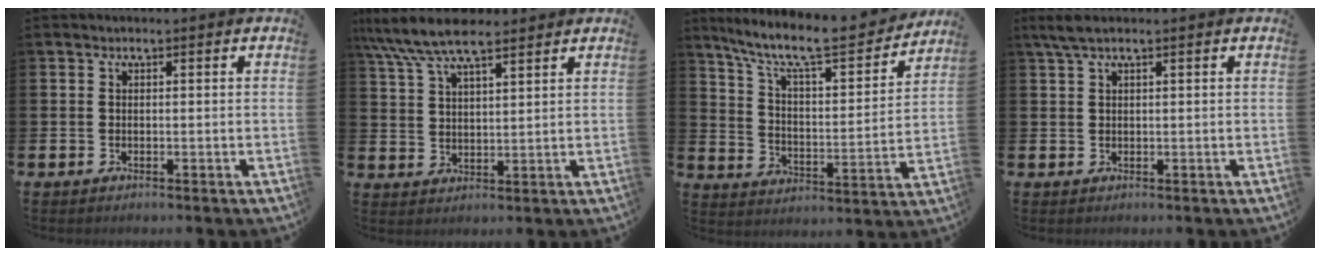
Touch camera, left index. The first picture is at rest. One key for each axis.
{"total": 8.0, "fx": 7.0, "fy": 2.1, "fz": 3.4, "tx": -0.086, "ty": -0.021, "tz": 0.126}
{"total": 10.3, "fx": 8.8, "fy": 2.1, "fz": 4.8, "tx": -0.117, "ty": -0.060, "tz": 0.144}
{"total": 3.3, "fx": 2.3, "fy": 0.6, "fz": 2.3, "tx": -0.054, "ty": 0.003, "tz": 0.042}